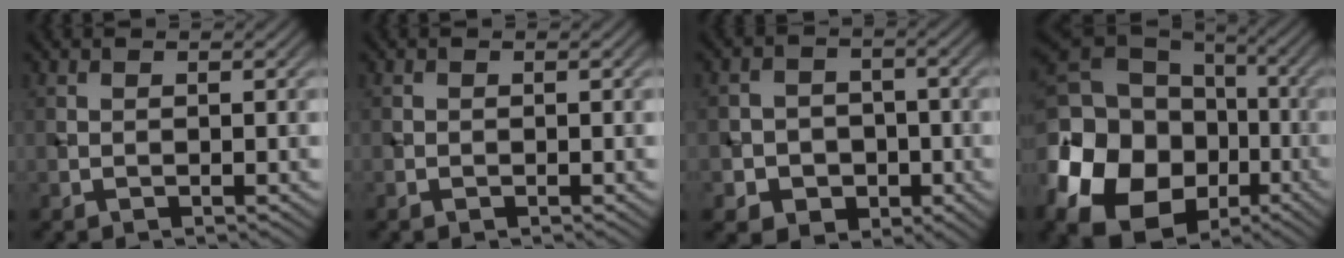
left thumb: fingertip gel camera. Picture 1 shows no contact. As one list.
[{"total": 0.0}, {"total": 5.6, "force": [-2.0, 4.9, 1.8], "torque": [-0.033, 0.000, -0.050]}, {"total": 21.1, "force": [-6.9, 15.8, 12.2], "torque": [-0.278, -0.024, -0.134]}]